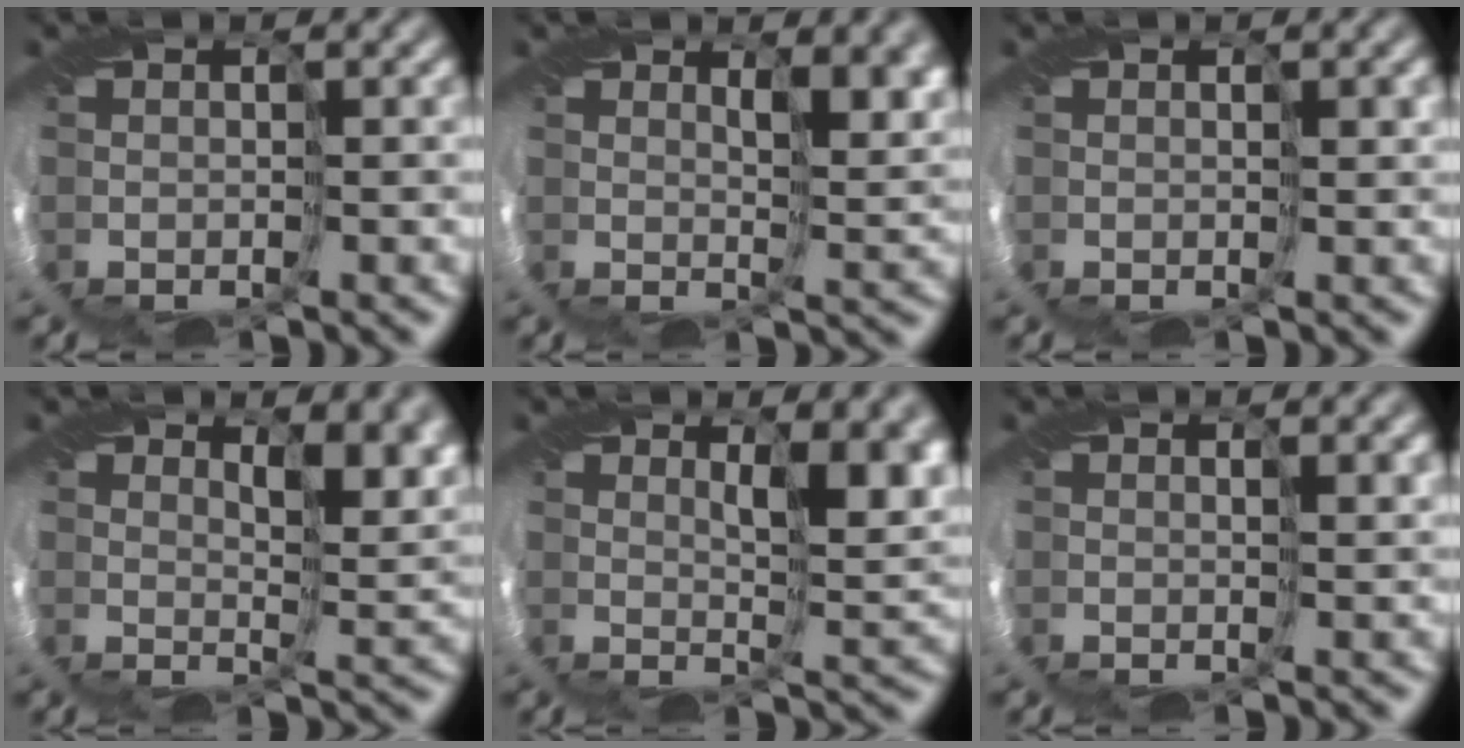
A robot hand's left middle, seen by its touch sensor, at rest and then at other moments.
{"total": 3.8, "force": [2.4, 1.0, 2.7], "torque": [-0.045, -0.003, 0.046]}
{"total": 0.8, "force": [0.6, 0.1, 0.5], "torque": [-0.008, 0.004, 0.010]}
{"total": 4.0, "force": [2.9, 1.2, 2.5], "torque": [-0.036, -0.003, 0.053]}
{"total": 4.4, "force": [2.4, 0.8, 3.5], "torque": [-0.059, 0.001, 0.040]}
{"total": 1.4, "force": [1.2, -0.3, 0.5], "torque": [-0.010, 0.005, 0.019]}